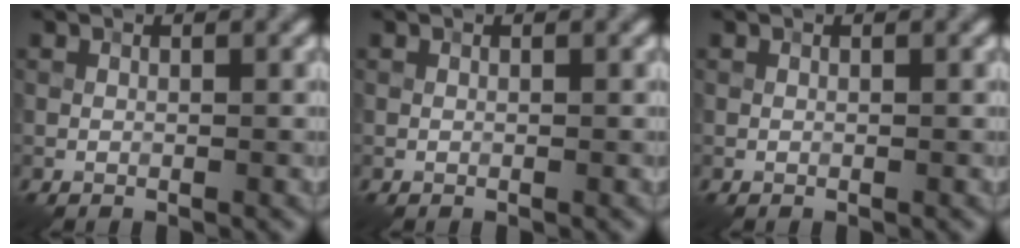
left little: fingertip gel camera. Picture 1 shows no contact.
{"total": 0.0}
{"total": 0.0}